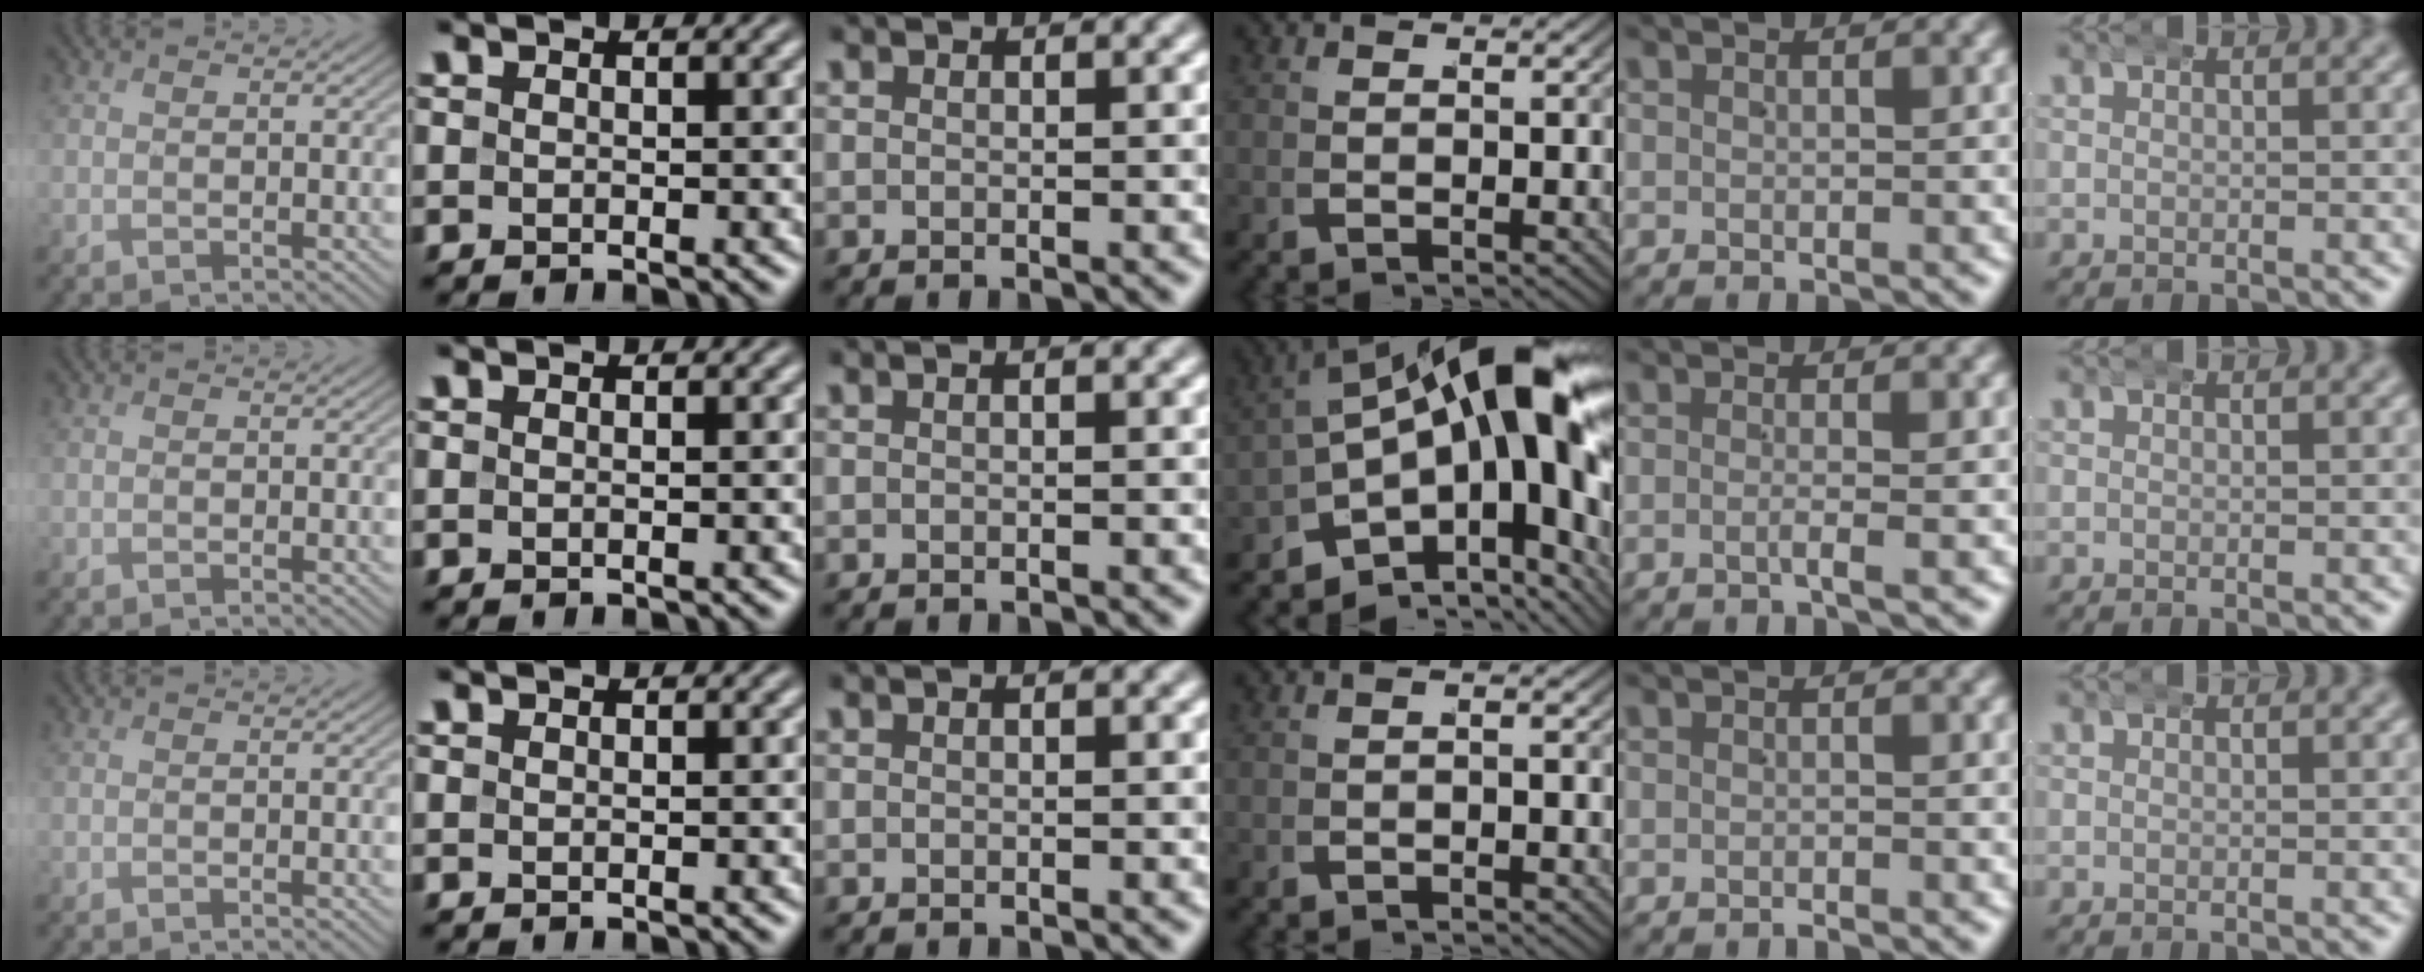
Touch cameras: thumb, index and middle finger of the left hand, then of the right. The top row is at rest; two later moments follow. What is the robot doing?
{"motion": "wrap", "object": "aluminum foil"}